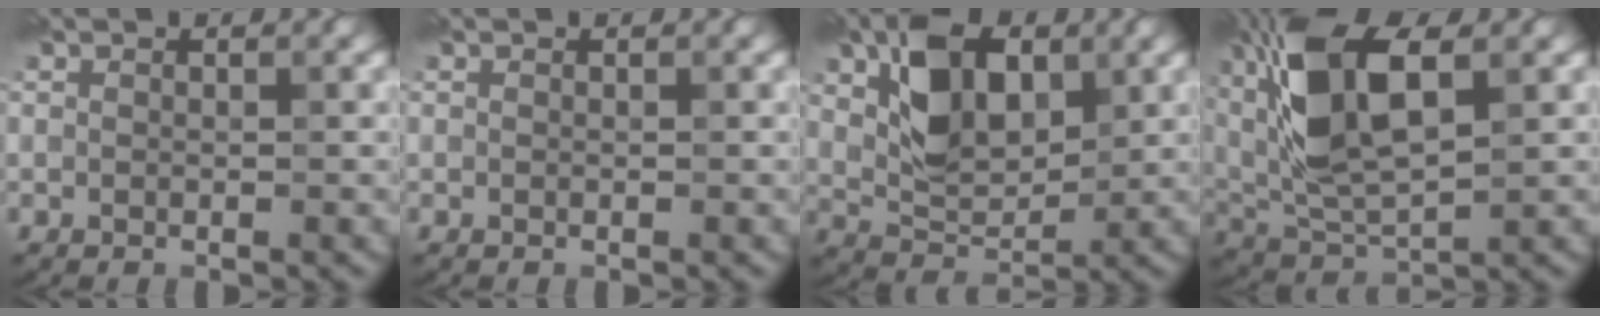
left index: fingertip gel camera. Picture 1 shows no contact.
{"total": 0.0}
{"total": 5.9, "force": [2.1, 3.4, 4.3], "torque": [-0.084, 0.001, 0.037]}
{"total": 9.0, "force": [2.6, 3.5, 7.9], "torque": [-0.171, 0.006, 0.044]}